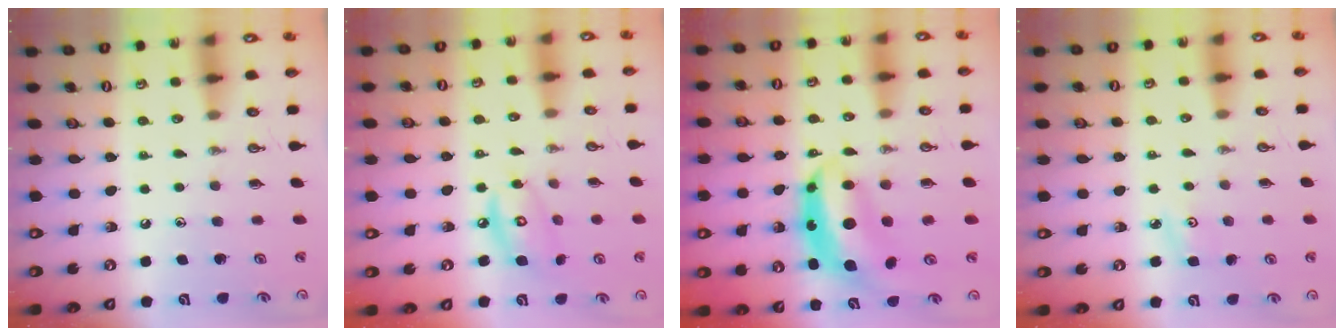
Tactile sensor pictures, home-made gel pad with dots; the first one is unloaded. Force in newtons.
{"total": 8.7, "press": 8.7, "slide": 0.7}
{"total": 8.2, "press": 8.1, "slide": 1.1}
{"total": 3.0, "press": 3.0, "slide": 0.4}